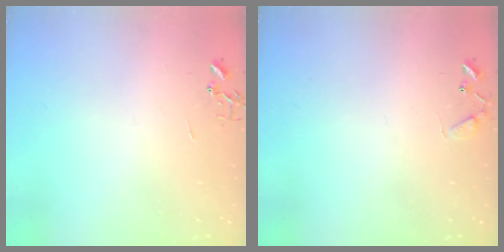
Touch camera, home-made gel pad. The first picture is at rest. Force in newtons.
{"total": 5.6, "press": 5.6, "slide": 0.5}